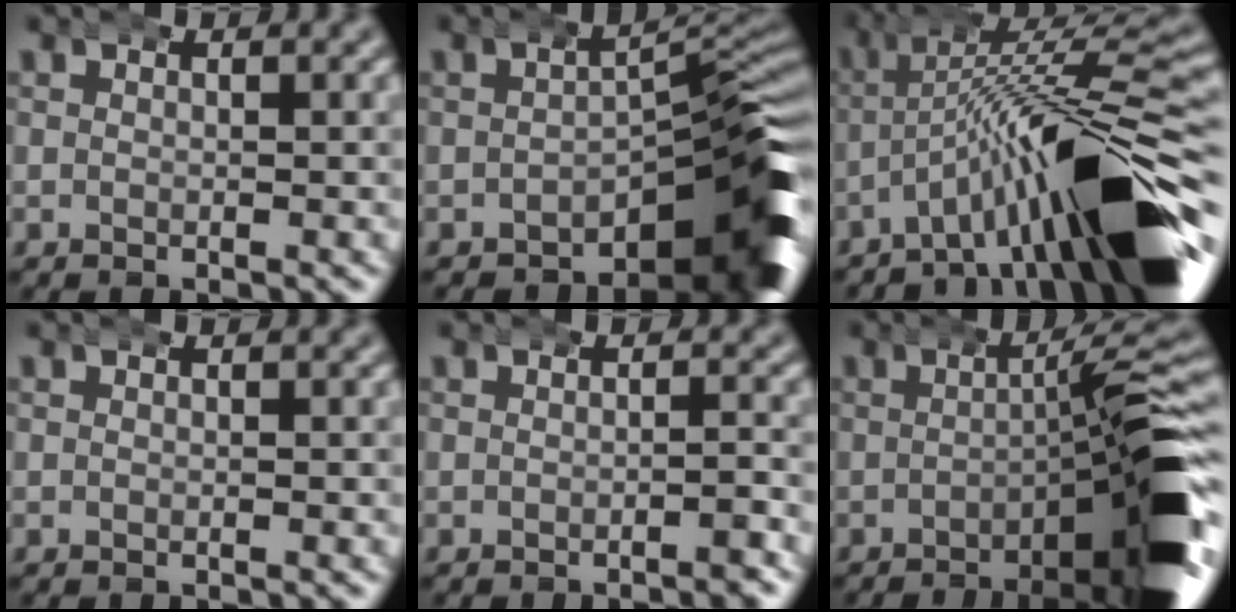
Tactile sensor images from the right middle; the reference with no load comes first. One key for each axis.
{"total": 13.8, "fx": -5.3, "fy": 5.6, "fz": 11.4, "tx": -0.108, "ty": 0.005, "tz": -0.076}
{"total": 15.1, "fx": -4.8, "fy": 4.9, "fz": 13.4, "tx": -0.190, "ty": 0.001, "tz": -0.069}
{"total": 0.0}
{"total": 1.2, "fx": -0.8, "fy": 0.3, "fz": 0.7, "tx": -0.008, "ty": 0.005, "tz": -0.019}
{"total": 13.8, "fx": -4.4, "fy": 3.6, "fz": 12.6, "tx": -0.158, "ty": 0.007, "tz": -0.058}